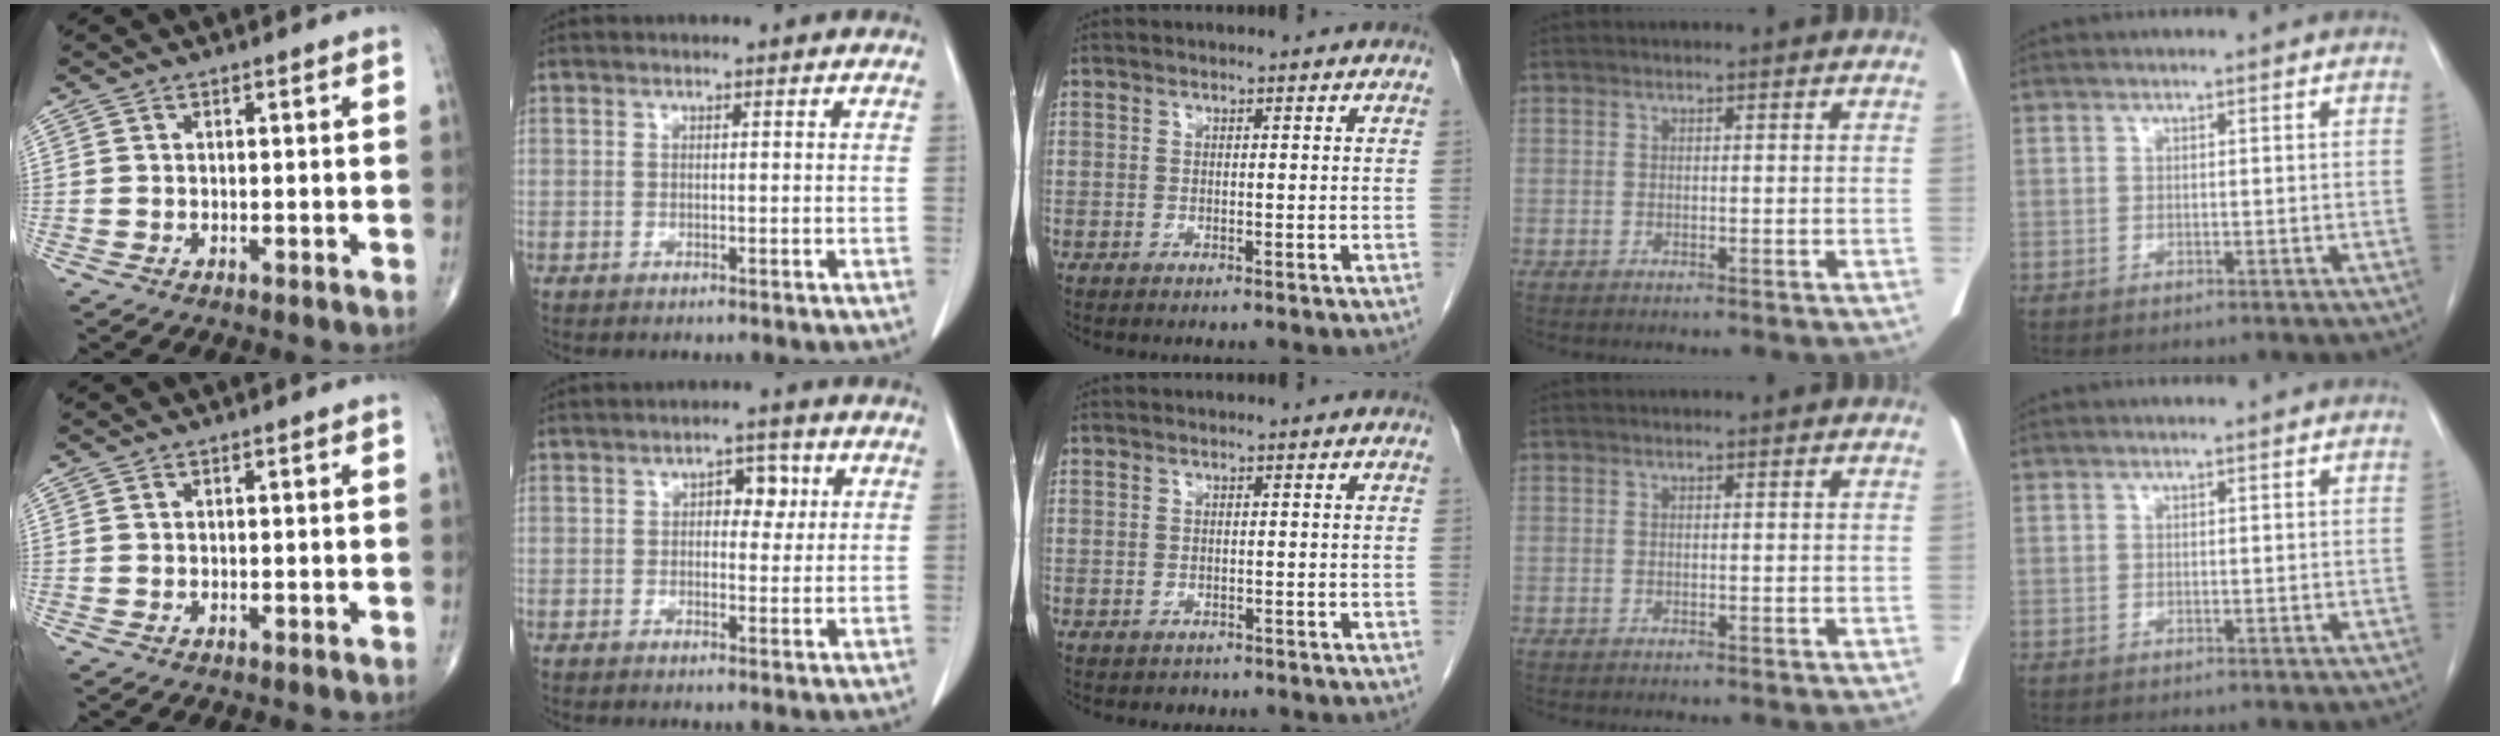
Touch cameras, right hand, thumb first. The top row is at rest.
{"index": {"total": 4.1, "force": [1.1, 2.3, 3.2], "torque": [-0.040, 0.011, 0.014]}, "middle": {"total": 1.1, "force": [-0.8, 0.7, 0.0], "torque": [-0.007, -0.001, -0.010]}}